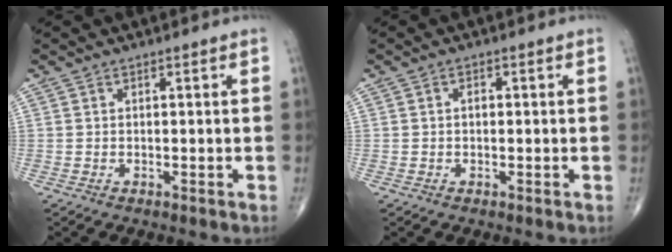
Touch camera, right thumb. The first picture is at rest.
{"total": 1.0, "force": [0.1, 0.6, 0.8], "torque": [-0.011, 0.002, -0.002]}